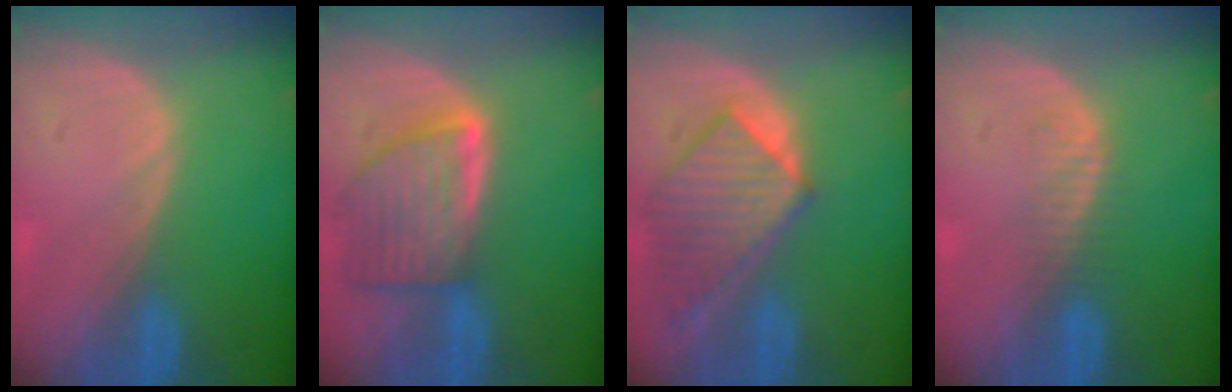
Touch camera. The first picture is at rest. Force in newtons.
{"total": 8.1, "press": 7.4, "slide": 3.3}
{"total": 8.6, "press": 7.8, "slide": 3.7}
{"total": 2.3, "press": 2.3, "slide": 0.3}